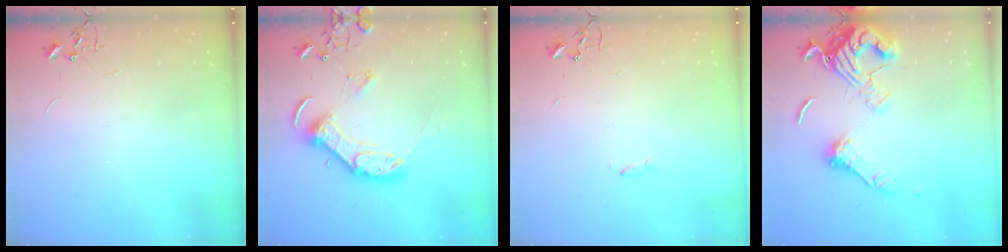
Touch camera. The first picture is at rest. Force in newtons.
{"total": 13.7, "press": 13.6, "slide": 1.7}
{"total": 1.8, "press": 1.7, "slide": 0.4}
{"total": 16.4, "press": 16.3, "slide": 1.9}